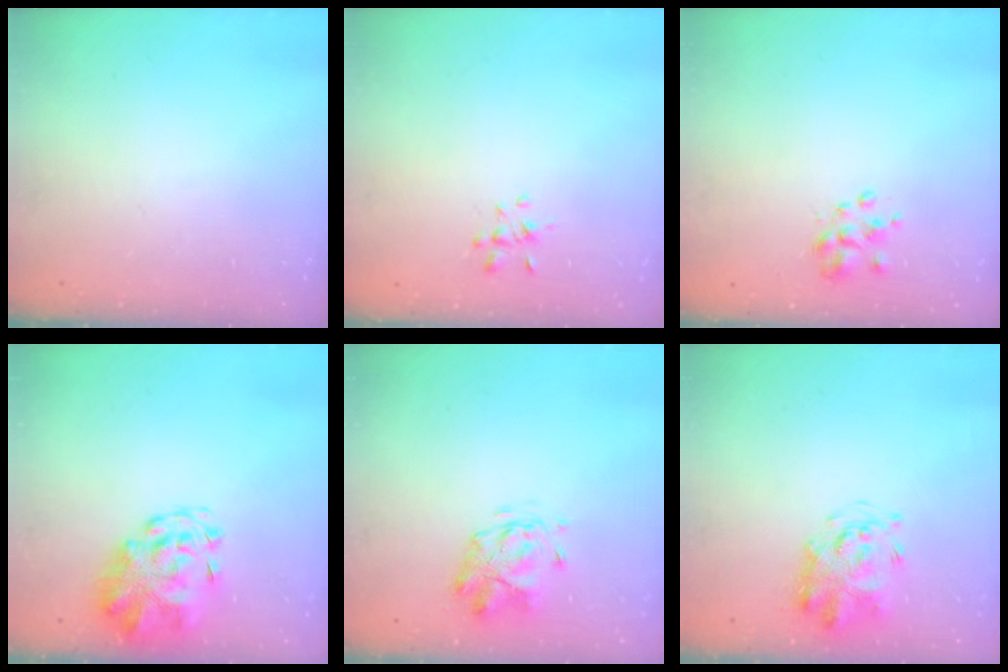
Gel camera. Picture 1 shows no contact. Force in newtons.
{"total": 2.1, "press": 2.0, "slide": 0.7}
{"total": 2.6, "press": 2.5, "slide": 0.8}
{"total": 5.1, "press": 5.0, "slide": 0.9}
{"total": 2.8, "press": 2.4, "slide": 1.4}
{"total": 4.1, "press": 4.0, "slide": 1.0}